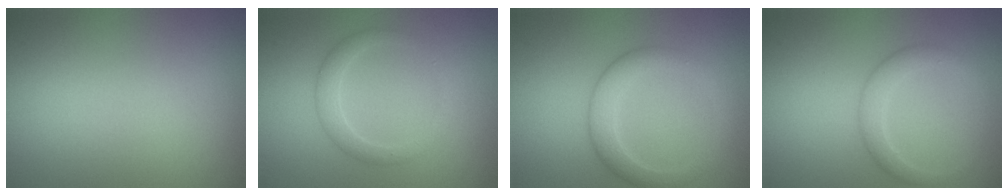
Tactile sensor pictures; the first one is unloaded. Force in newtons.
{"total": 1.9, "press": 1.9, "slide": 0.0}
{"total": 3.0, "press": 3.0, "slide": 0.2}
{"total": 2.3, "press": 2.2, "slide": 0.3}